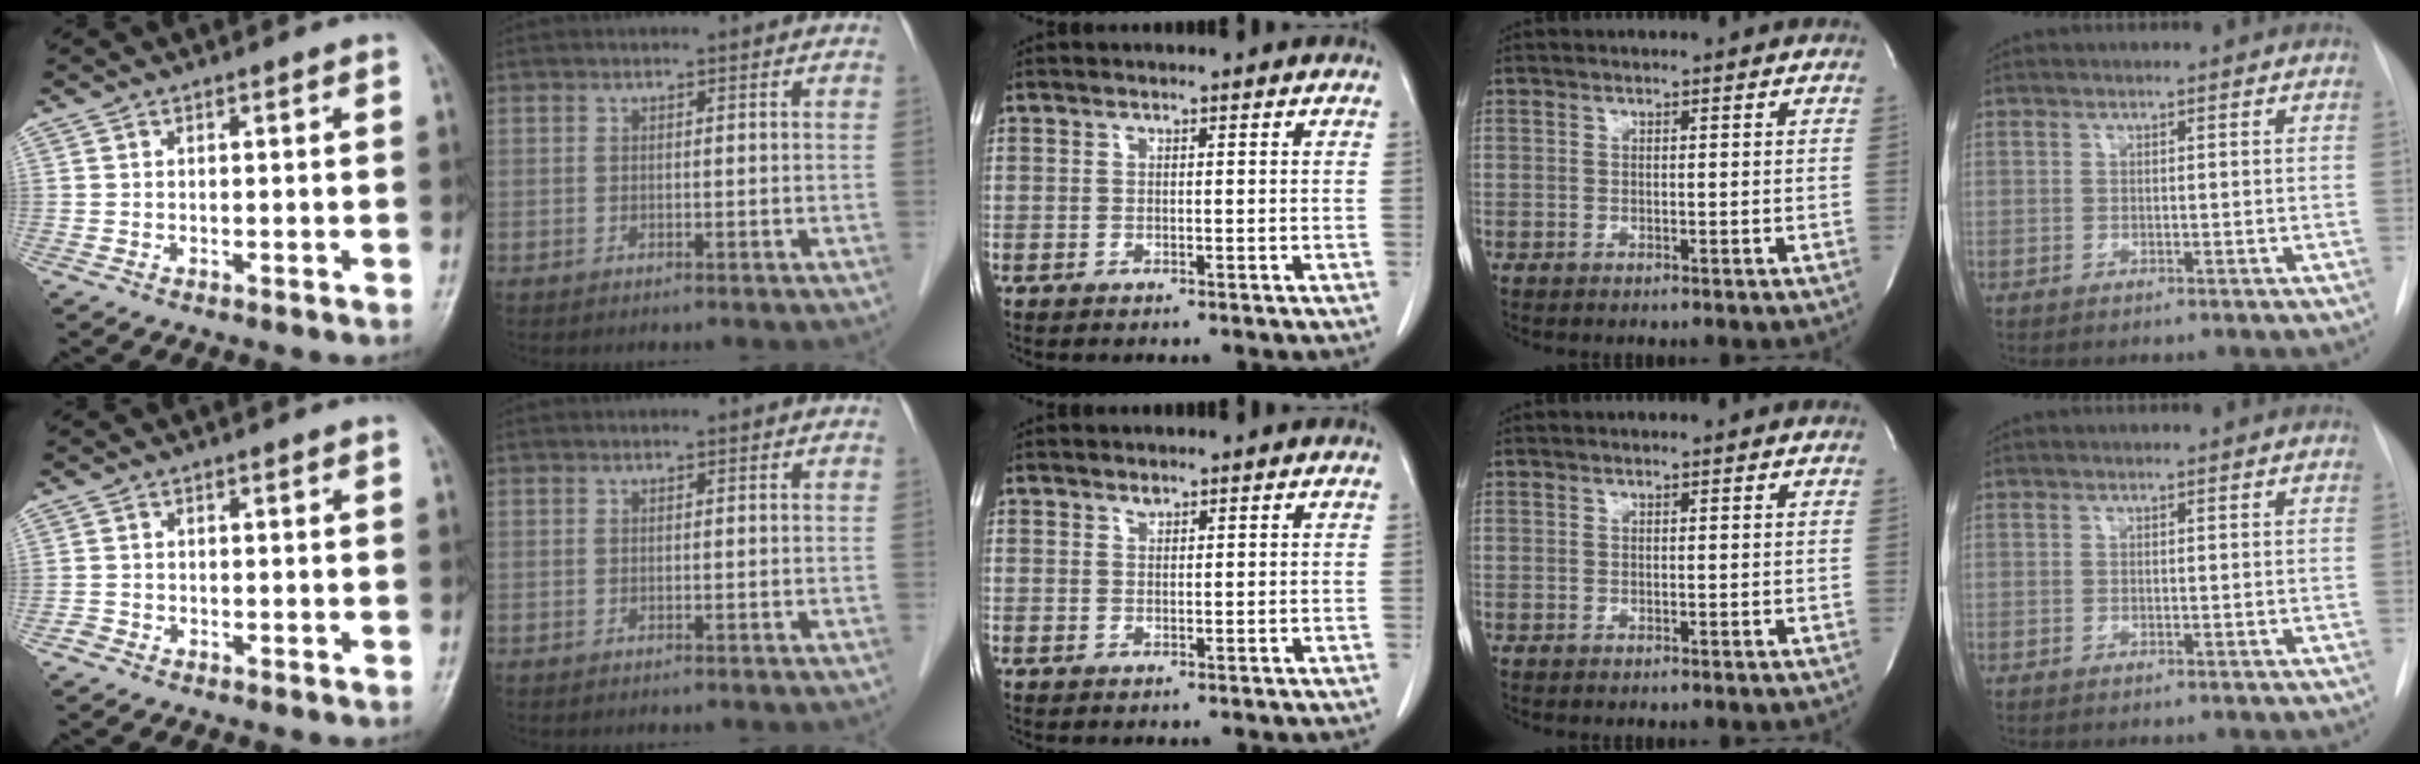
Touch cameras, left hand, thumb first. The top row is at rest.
{"thumb": {"total": 1.1, "force": [-0.9, 0.7, 0.0], "torque": [0.002, 0.002, -0.024]}, "middle": {"total": 0.7, "force": [0.7, 0.3, 0.1], "torque": [-0.006, -0.005, 0.012]}}